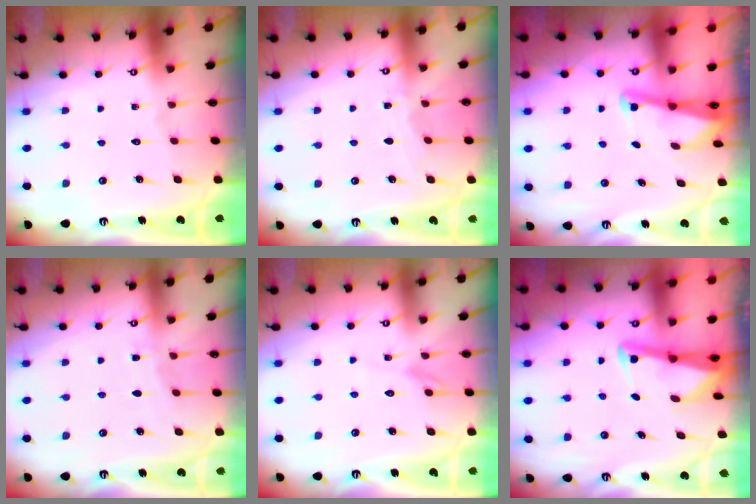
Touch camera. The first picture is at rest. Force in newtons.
{"total": 4.2, "press": 4.2, "slide": 0.6}
{"total": 2.0, "press": 2.0, "slide": 0.3}
{"total": 3.6, "press": 3.5, "slide": 0.5}
{"total": 2.5, "press": 2.5, "slide": 0.3}
{"total": 2.9, "press": 2.9, "slide": 0.4}